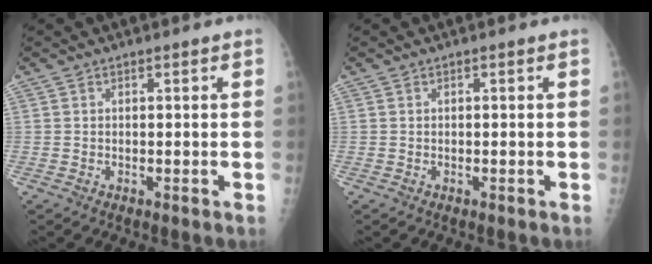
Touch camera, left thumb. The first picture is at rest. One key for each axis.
{"total": 0.0}